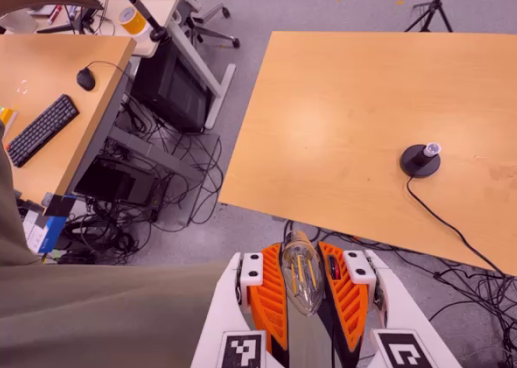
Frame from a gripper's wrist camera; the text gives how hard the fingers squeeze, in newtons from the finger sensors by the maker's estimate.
{"total": 21.3, "left": 23.1, "right": 19.4}